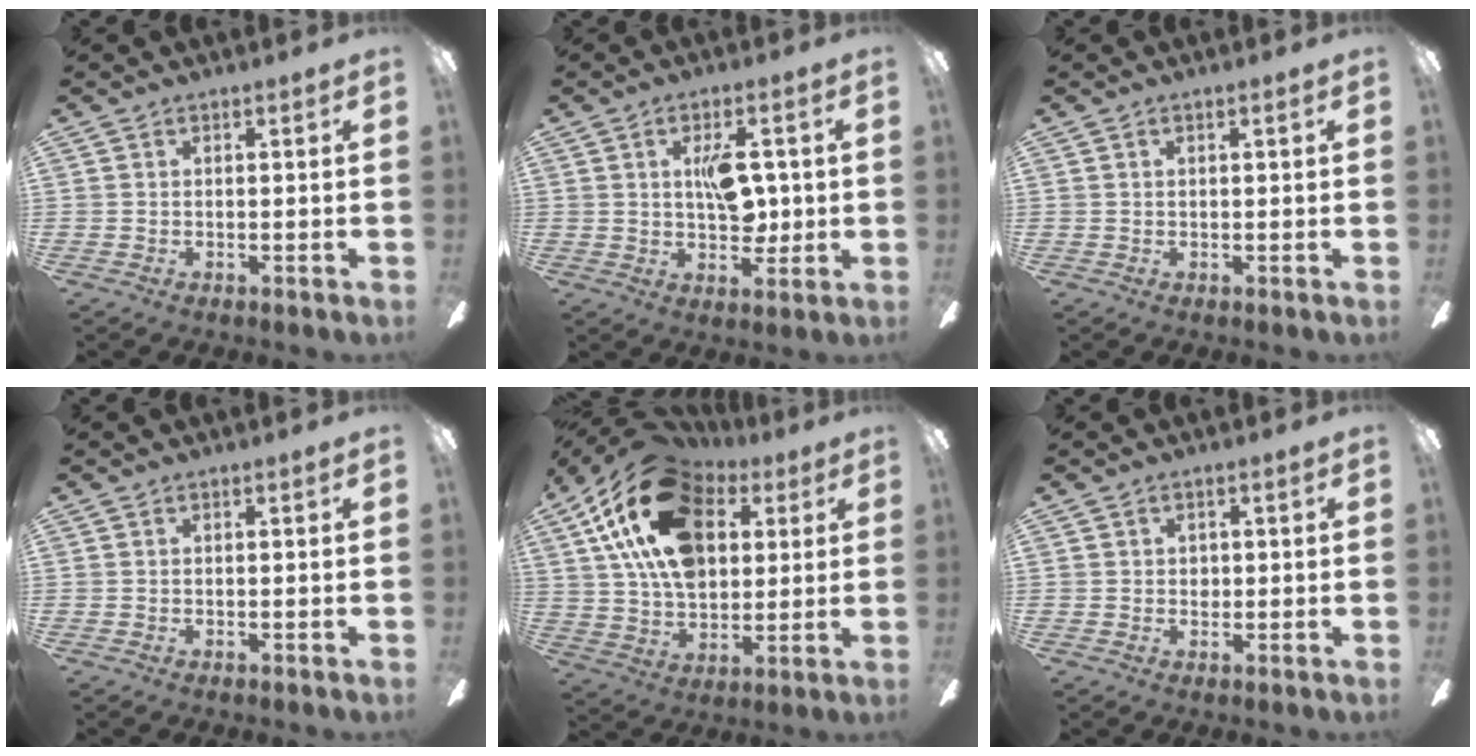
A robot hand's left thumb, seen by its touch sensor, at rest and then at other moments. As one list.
[{"total": 9.1, "force": [1.7, 5.1, 7.4], "torque": [-0.117, -0.001, 0.025]}, {"total": 0.7, "force": [0.2, 0.2, 0.6], "torque": [-0.012, 0.002, 0.002]}, {"total": 0.0}, {"total": 23.3, "force": [9.2, 14.7, 15.6], "torque": [-0.302, -0.019, 0.158]}, {"total": 1.5, "force": [0.3, 1.3, 0.7], "torque": [-0.007, 0.003, 0.003]}]